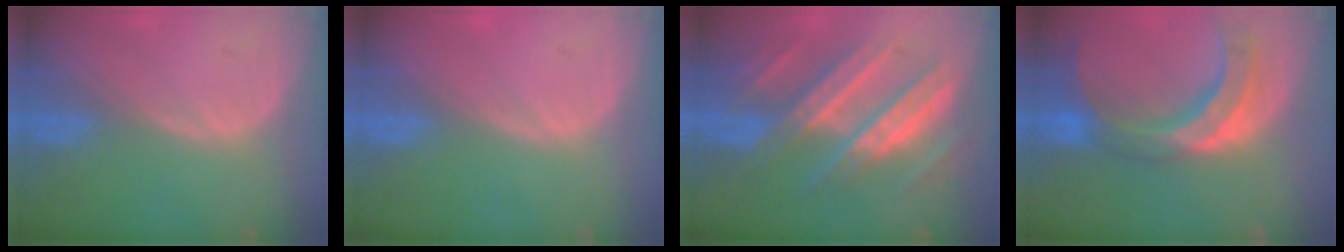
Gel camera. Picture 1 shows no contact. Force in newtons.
{"total": 0.0}
{"total": 11.3, "press": 11.2, "slide": 1.1}
{"total": 11.2, "press": 9.5, "slide": 5.9}